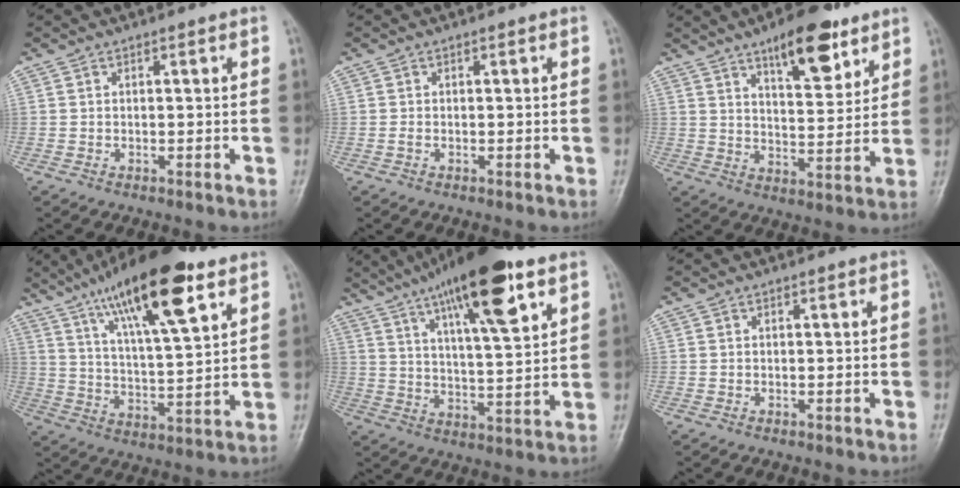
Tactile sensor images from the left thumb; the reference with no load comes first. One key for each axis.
{"total": 0.6, "fx": 0.1, "fy": 0.3, "fz": 0.5, "tx": -0.010, "ty": 0.001, "tz": 0.003}
{"total": 12.4, "fx": 7.7, "fy": 4.7, "fz": 8.6, "tx": -0.101, "ty": -0.044, "tz": 0.119}
{"total": 19.9, "fx": 11.3, "fy": 5.3, "fz": 15.5, "tx": -0.241, "ty": -0.035, "tz": 0.196}
{"total": 19.7, "fx": 11.0, "fy": 4.9, "fz": 15.5, "tx": -0.240, "ty": -0.031, "tz": 0.183}
{"total": 0.0}